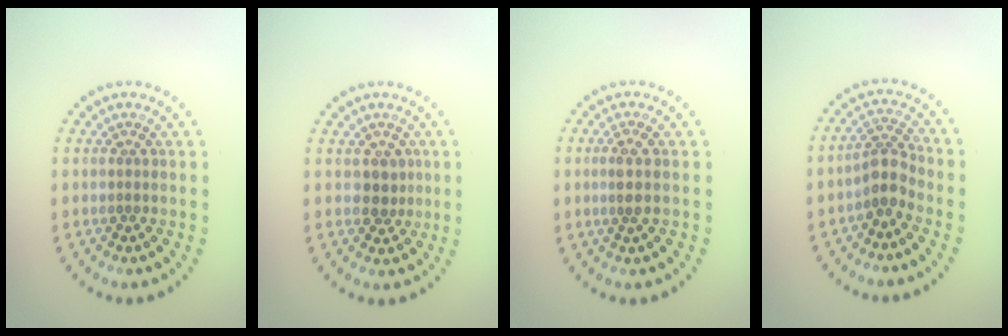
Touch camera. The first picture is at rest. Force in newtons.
{"total": 1.9, "press": 1.6, "slide": 1.1}
{"total": 1.7, "press": 1.5, "slide": 0.9}
{"total": 2.6, "press": 2.0, "slide": 1.6}